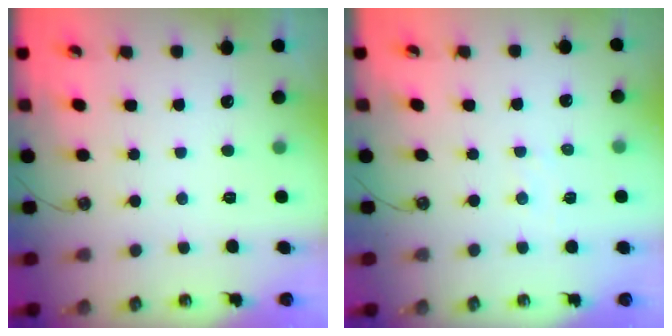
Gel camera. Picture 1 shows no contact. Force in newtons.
{"total": 3.4, "press": 3.3, "slide": 0.5}